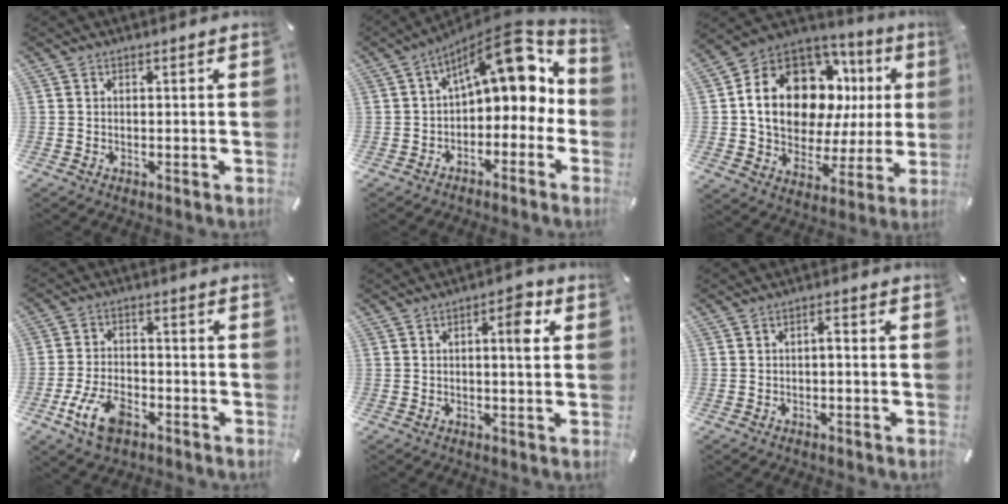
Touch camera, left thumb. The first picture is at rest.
{"total": 13.8, "force": [6.2, 6.9, 10.2], "torque": [-0.129, -0.050, 0.102]}
{"total": 19.0, "force": [5.6, 13.4, 12.2], "torque": [-0.225, -0.039, 0.098]}
{"total": 9.5, "force": [-4.7, 5.5, 6.1], "torque": [-0.135, 0.012, -0.086]}
{"total": 5.0, "force": [1.1, 1.6, 4.6], "torque": [-0.052, -0.006, 0.006]}
{"total": 1.7, "force": [-0.8, 0.5, 1.4], "torque": [-0.028, 0.007, -0.018]}